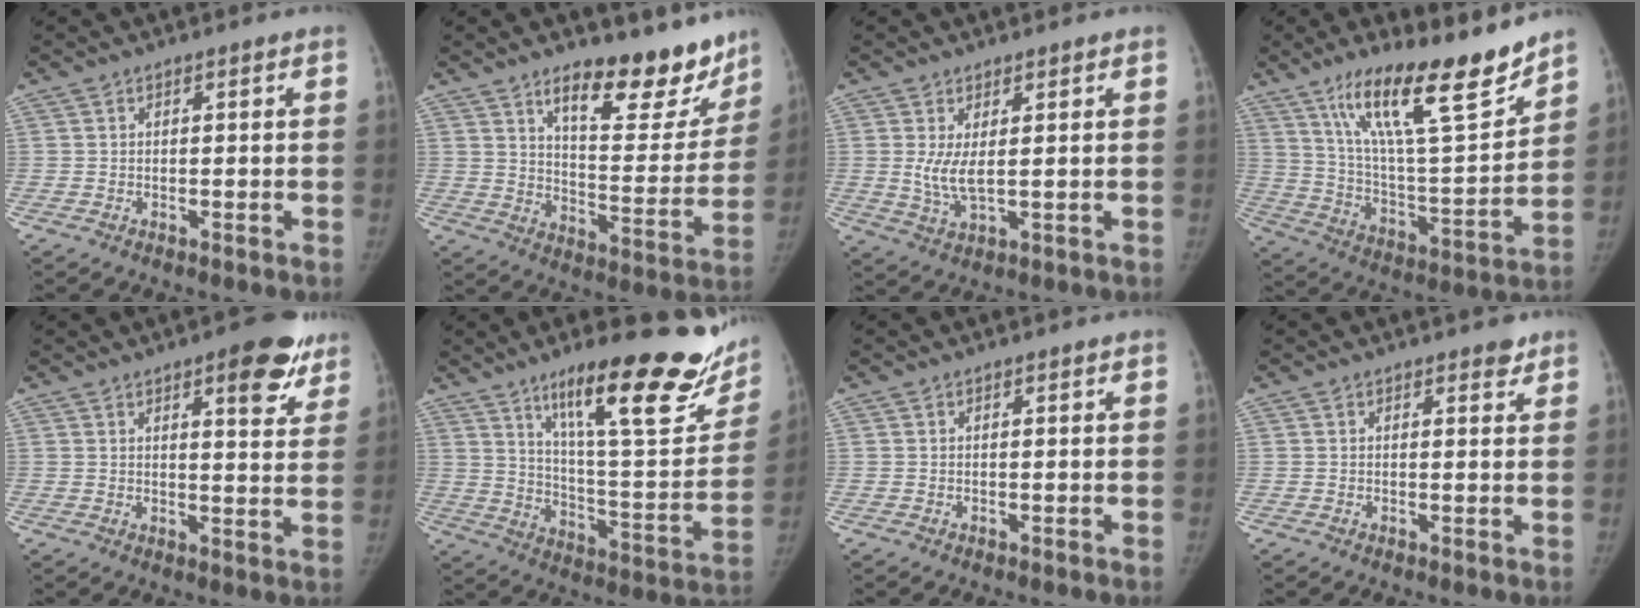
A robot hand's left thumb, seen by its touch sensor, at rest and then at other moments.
{"total": 18.2, "force": [13.2, 7.1, 10.3], "torque": [-0.081, -0.098, 0.193]}
{"total": 4.4, "force": [0.7, 1.4, 4.1], "torque": [-0.089, -0.016, 0.020]}
{"total": 22.0, "force": [15.4, 4.7, 15.0], "torque": [-0.222, -0.079, 0.266]}
{"total": 10.1, "force": [5.9, 3.6, 7.4], "torque": [-0.058, -0.026, 0.070]}
{"total": 28.0, "force": [17.4, 7.1, 20.8], "torque": [-0.254, -0.078, 0.267]}
{"total": 0.0}
{"total": 1.7, "force": [1.3, 0.9, 0.7], "torque": [0.003, -0.007, 0.012]}